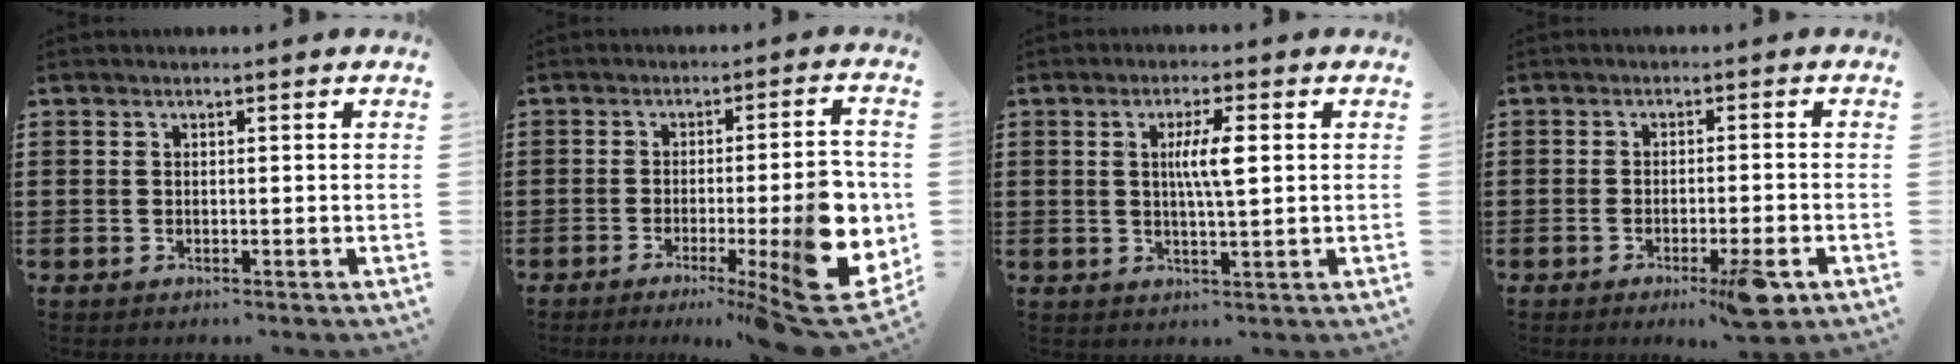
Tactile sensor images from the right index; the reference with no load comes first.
{"total": 12.9, "force": [-3.7, 3.0, 12.0], "torque": [-0.167, -0.021, -0.057]}
{"total": 5.1, "force": [0.9, 0.8, 4.9], "torque": [-0.096, 0.004, 0.012]}
{"total": 5.6, "force": [-2.9, 0.4, 4.8], "torque": [-0.082, -0.013, -0.045]}